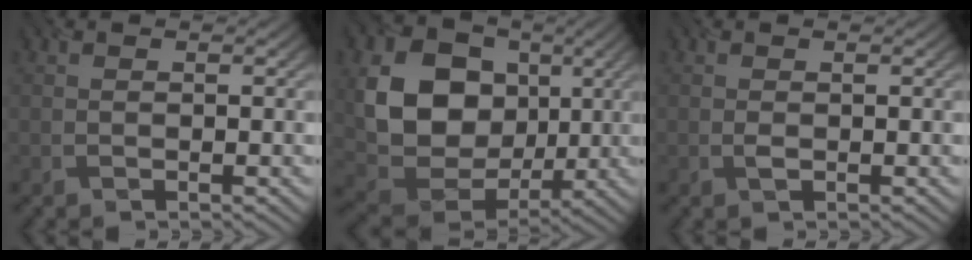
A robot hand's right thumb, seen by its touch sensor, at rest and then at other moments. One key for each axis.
{"total": 13.7, "fx": 2.4, "fy": 11.0, "fz": 7.7, "tx": -0.172, "ty": 0.000, "tz": 0.040}
{"total": 0.5, "fx": -0.1, "fy": 0.2, "fz": 0.5, "tx": -0.014, "ty": -0.001, "tz": -0.002}